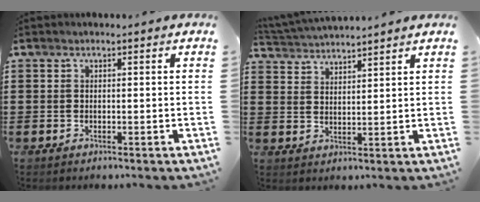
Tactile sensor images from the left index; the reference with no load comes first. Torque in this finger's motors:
{"motor_torque": [0.00, -0.04, 0.44, 0.13]}